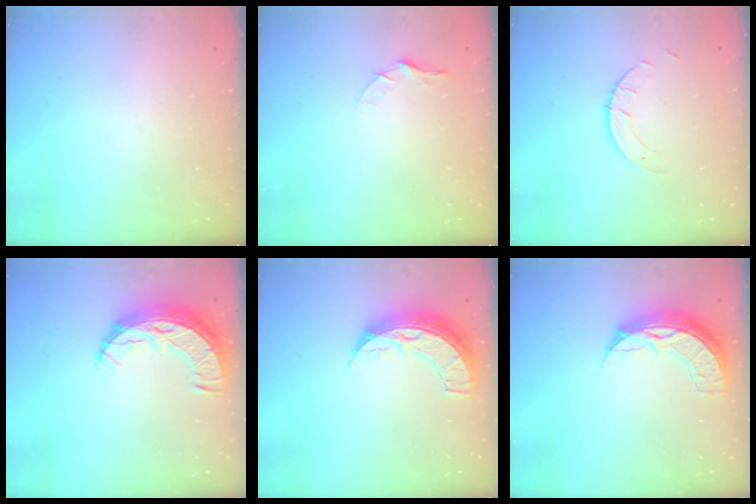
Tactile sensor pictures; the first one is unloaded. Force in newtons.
{"total": 4.4, "press": 4.3, "slide": 0.5}
{"total": 2.6, "press": 2.6, "slide": 0.3}
{"total": 10.6, "press": 10.6, "slide": 0.8}
{"total": 10.8, "press": 10.7, "slide": 0.8}
{"total": 10.5, "press": 10.5, "slide": 0.8}